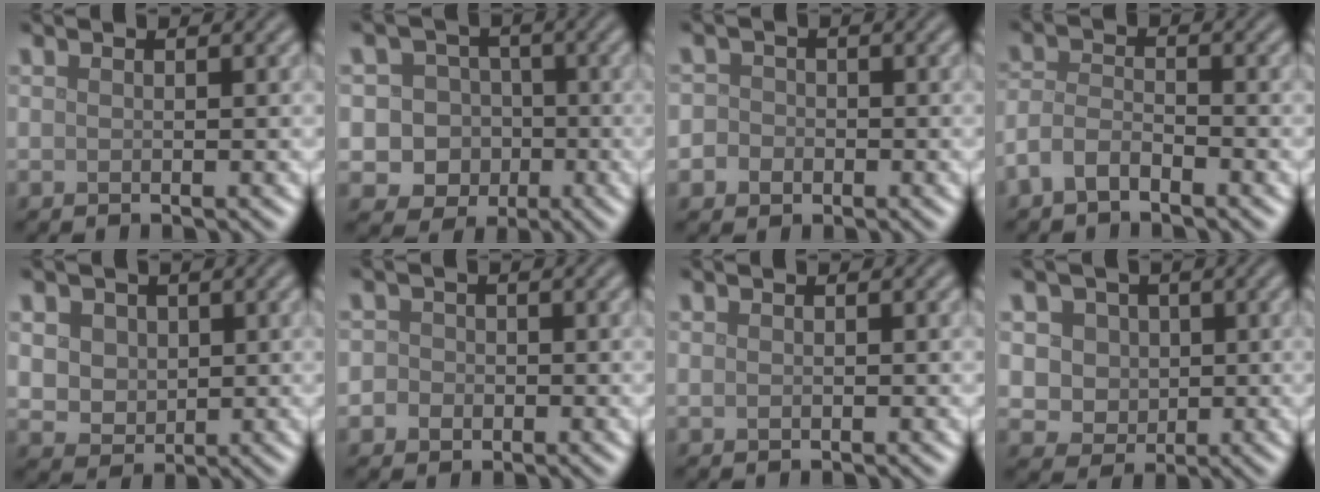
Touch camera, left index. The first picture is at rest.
{"total": 7.5, "force": [-1.6, 7.0, 2.2], "torque": [-0.022, 0.012, -0.057]}
{"total": 2.7, "force": [-0.5, 2.6, 0.8], "torque": [0.008, 0.014, -0.031]}
{"total": 2.7, "force": [-1.9, 1.1, 1.5], "torque": [-0.034, 0.006, -0.047]}
{"total": 4.4, "force": [1.4, 3.6, 2.0], "torque": [-0.053, 0.009, 0.023]}
{"total": 2.3, "force": [-0.3, 2.2, 0.8], "torque": [0.007, 0.011, -0.022]}
{"total": 0.0}
{"total": 4.0, "force": [0.9, 3.5, 1.7], "torque": [-0.032, 0.005, 0.010]}